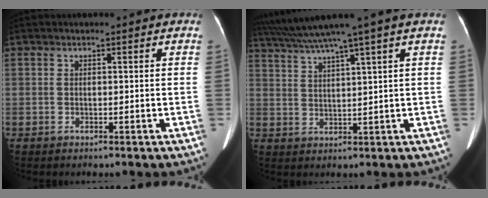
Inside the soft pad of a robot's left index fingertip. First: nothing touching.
{"total": 7.8, "force": [6.1, -1.9, 4.5], "torque": [-0.080, 0.024, 0.108]}